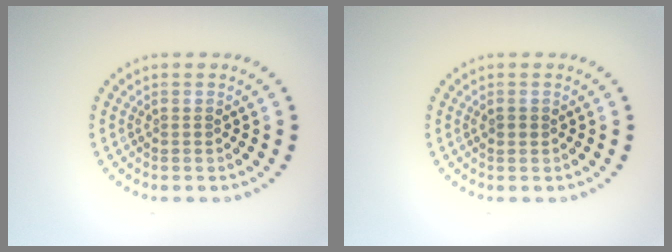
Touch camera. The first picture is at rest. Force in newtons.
{"total": 0.8, "press": 0.7, "slide": 0.4}